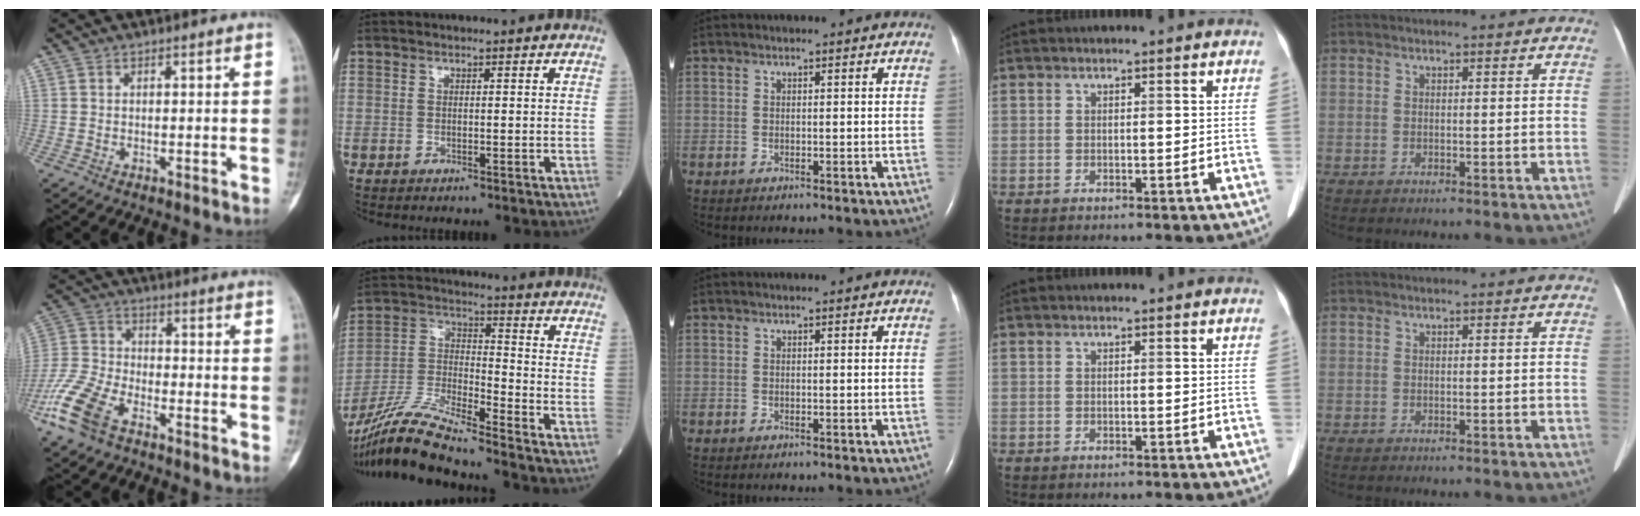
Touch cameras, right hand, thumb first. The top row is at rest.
{"thumb": {"total": 12.2, "force": [-7.2, 6.1, 7.7], "torque": [-0.174, 0.020, -0.153]}, "index": {"total": 14.9, "force": [-13.4, -0.6, 6.6], "torque": [-0.135, -0.010, -0.255]}}